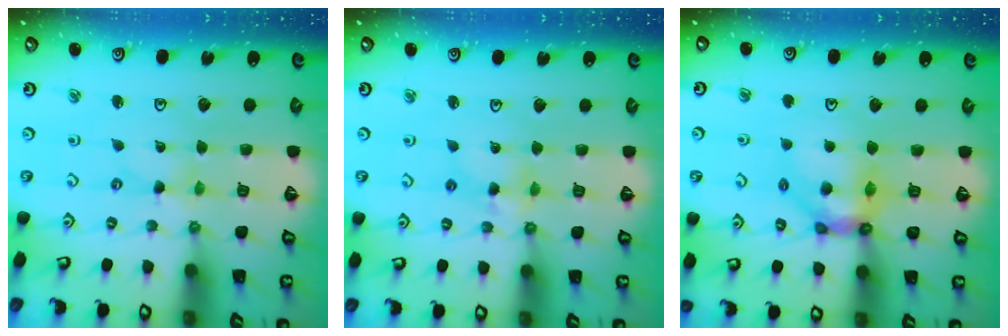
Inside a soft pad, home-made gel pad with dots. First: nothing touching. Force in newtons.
{"total": 4.9, "press": 4.8, "slide": 0.5}
{"total": 10.9, "press": 10.8, "slide": 1.6}